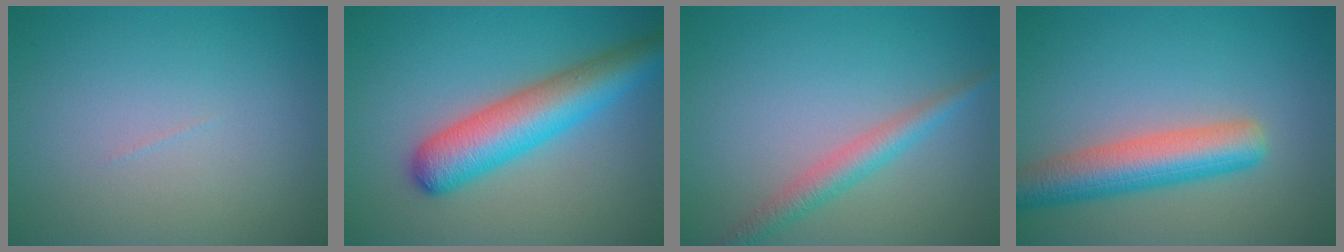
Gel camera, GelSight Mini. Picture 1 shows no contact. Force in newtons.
{"total": 7.0, "press": 7.0, "slide": 0.2}
{"total": 2.7, "press": 2.7, "slide": 0.0}
{"total": 6.0, "press": 6.0, "slide": 0.3}